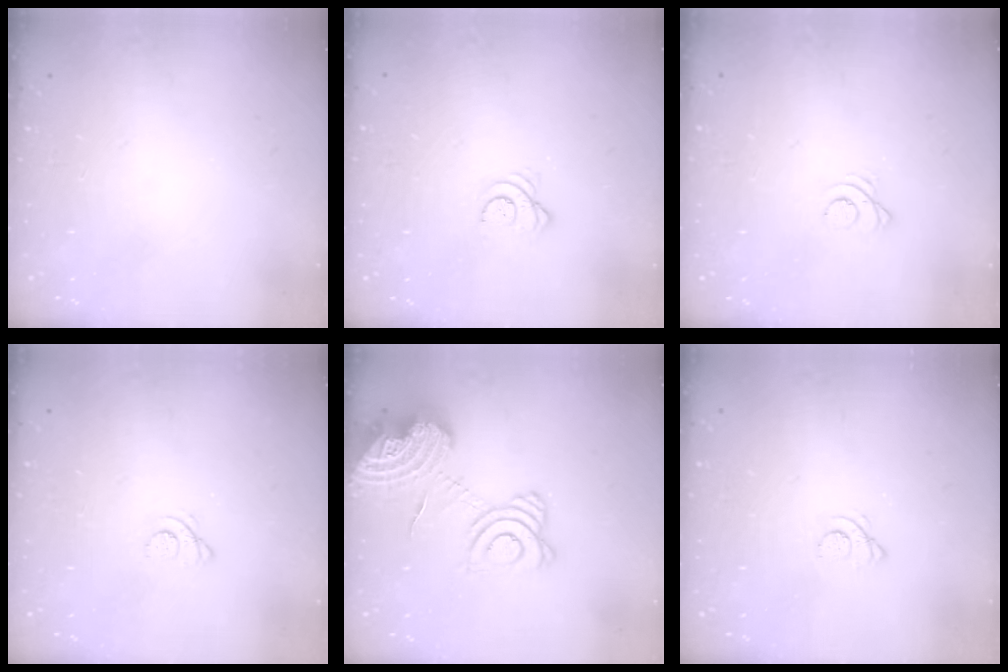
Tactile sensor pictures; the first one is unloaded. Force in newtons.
{"total": 3.7, "press": 3.7, "slide": 0.6}
{"total": 2.4, "press": 2.4, "slide": 0.2}
{"total": 1.2, "press": 1.2, "slide": 0.1}
{"total": 18.4, "press": 18.2, "slide": 2.6}
{"total": 1.2, "press": 1.2, "slide": 0.1}